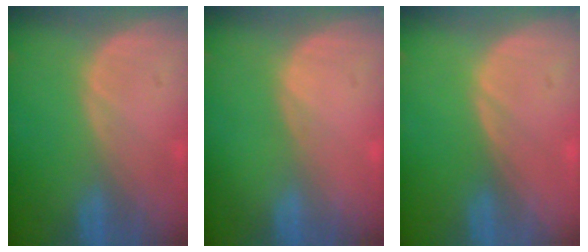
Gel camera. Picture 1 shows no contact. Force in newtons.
{"total": 0.0}
{"total": 0.0}